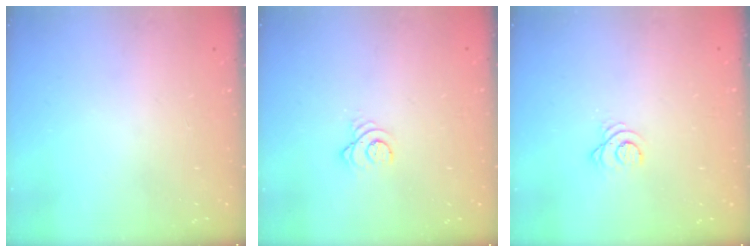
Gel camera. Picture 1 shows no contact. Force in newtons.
{"total": 3.0, "press": 3.0, "slide": 0.4}
{"total": 2.9, "press": 2.9, "slide": 0.3}